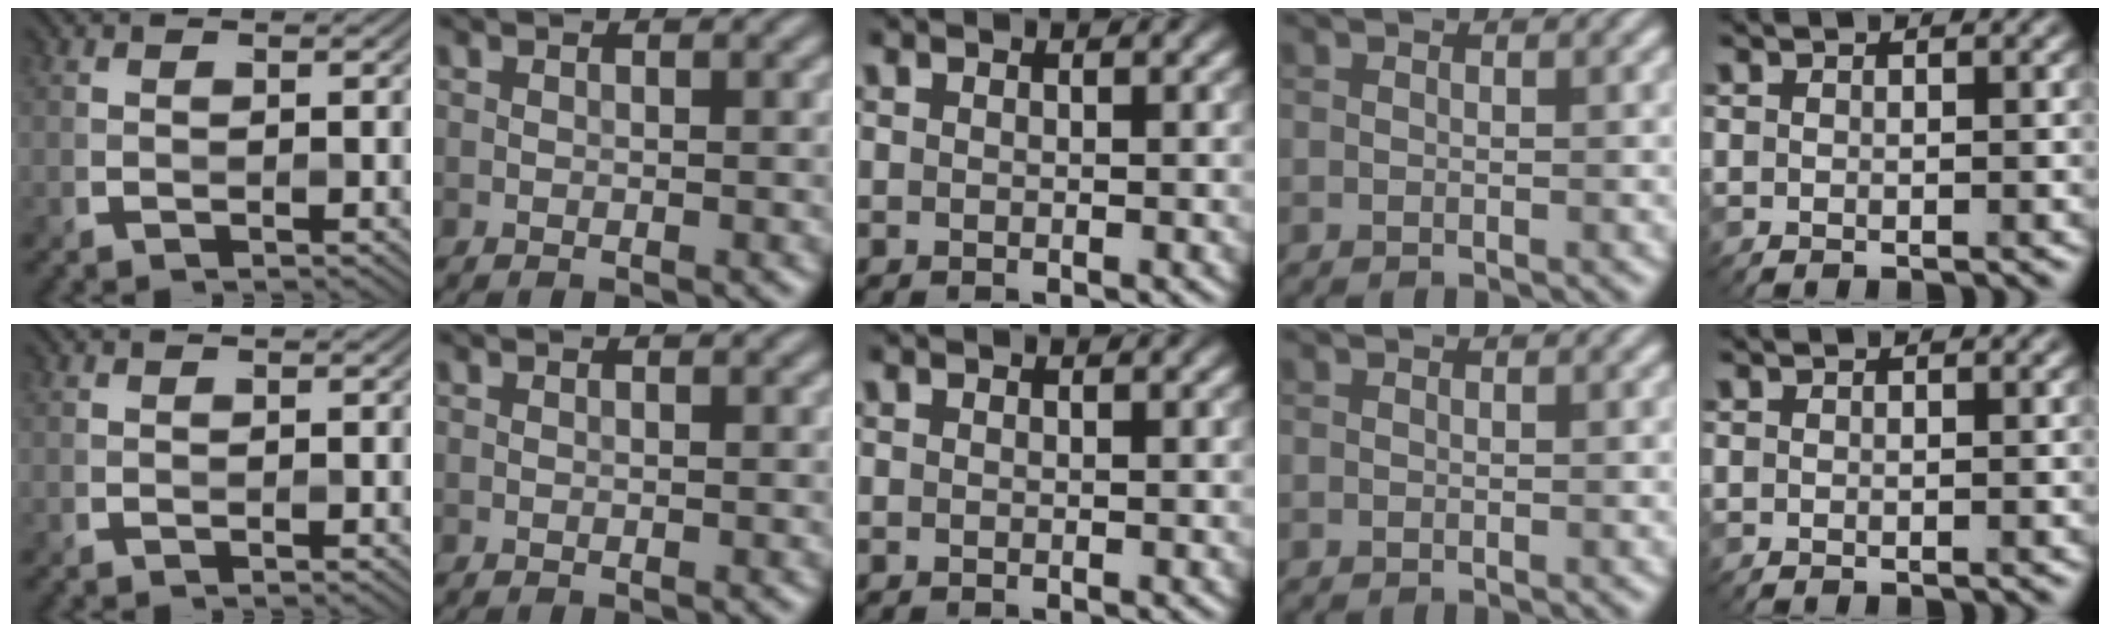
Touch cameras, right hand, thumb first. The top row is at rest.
{}